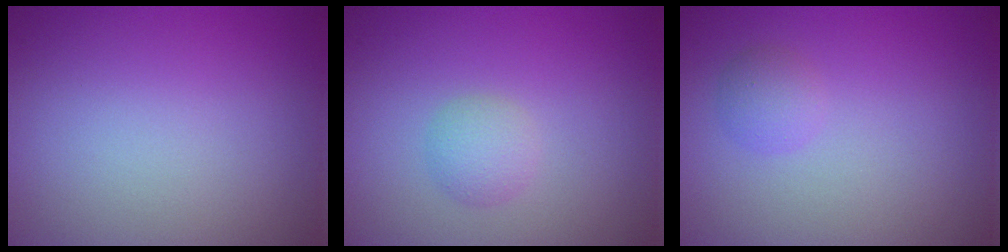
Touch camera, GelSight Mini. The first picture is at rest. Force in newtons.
{"total": 1.7, "press": 1.7, "slide": 0.1}
{"total": 1.4, "press": 1.4, "slide": 0.1}